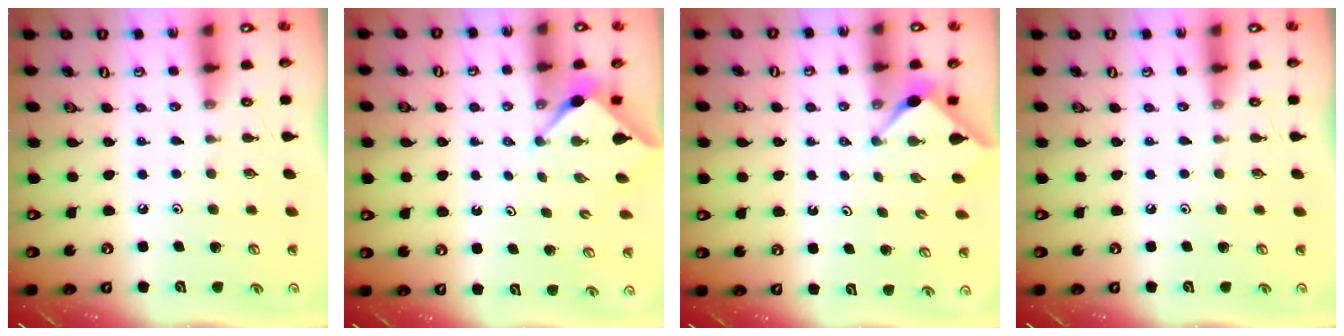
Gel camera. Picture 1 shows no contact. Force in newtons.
{"total": 3.1, "press": 3.1, "slide": 0.4}
{"total": 2.9, "press": 2.8, "slide": 0.3}
{"total": 0.0}